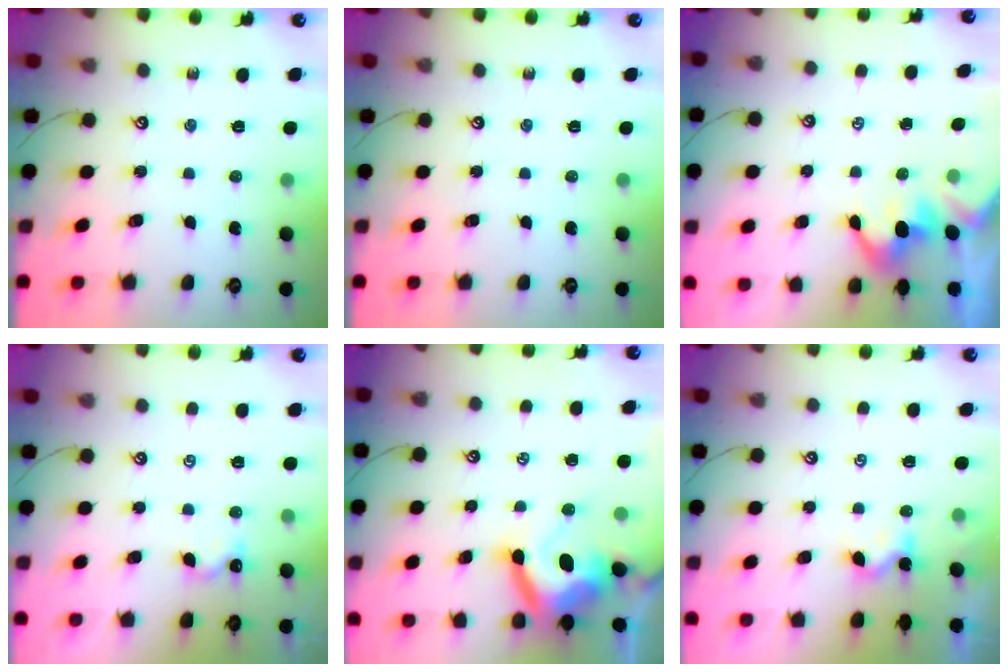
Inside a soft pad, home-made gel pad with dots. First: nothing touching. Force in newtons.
{"total": 0.0}
{"total": 0.9, "press": 0.6, "slide": 0.7}
{"total": 0.0}
{"total": 10.8, "press": 10.6, "slide": 2.2}
{"total": 1.6, "press": 1.6, "slide": 0.2}